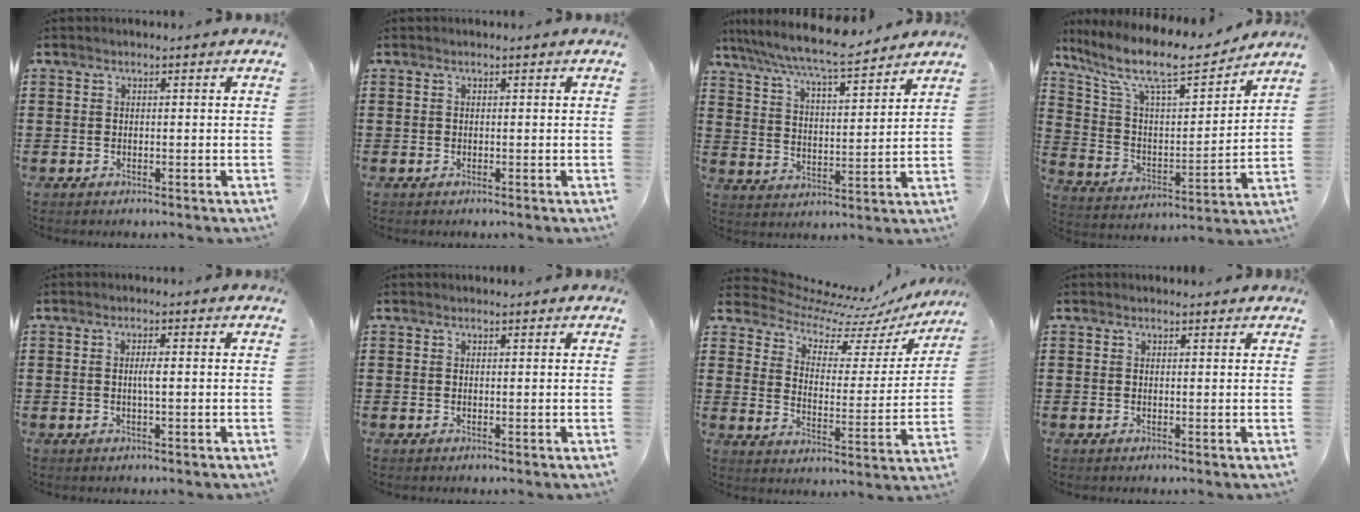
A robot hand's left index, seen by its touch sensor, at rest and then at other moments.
{"total": 0.0}
{"total": 7.5, "force": [6.7, 0.5, 3.4], "torque": [-0.090, -0.035, 0.115]}
{"total": 11.8, "force": [9.6, 2.3, 6.4], "torque": [-0.157, -0.058, 0.162]}
{"total": 1.9, "force": [0.1, 0.2, 1.9], "torque": [-0.038, -0.002, 0.002]}
{"total": 0.6, "force": [0.5, 0.1, 0.1], "torque": [-0.003, 0.000, 0.012]}
{"total": 7.5, "force": [6.7, 2.5, 2.2], "torque": [-0.065, -0.057, 0.111]}
{"total": 0.8, "force": [0.8, 0.2, 0.1], "torque": [-0.003, 0.001, 0.015]}